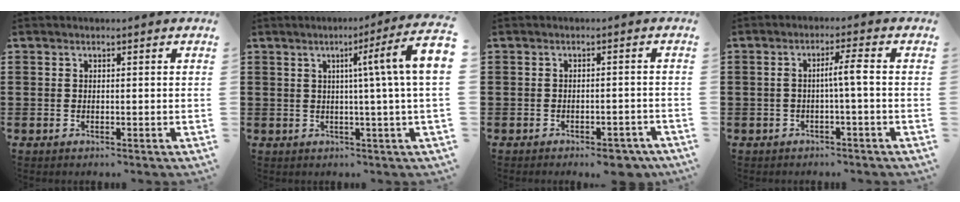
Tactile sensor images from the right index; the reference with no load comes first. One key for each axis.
{"total": 8.2, "fx": 1.5, "fy": -1.0, "fz": 8.0, "tx": -0.133, "ty": -0.011, "tz": 0.017}
{"total": 2.8, "fx": -2.5, "fy": 0.4, "fz": 1.2, "tx": -0.019, "ty": 0.003, "tz": -0.047}
{"total": 3.3, "fx": -0.4, "fy": -0.2, "fz": 3.2, "tx": -0.060, "ty": 0.000, "tz": -0.013}